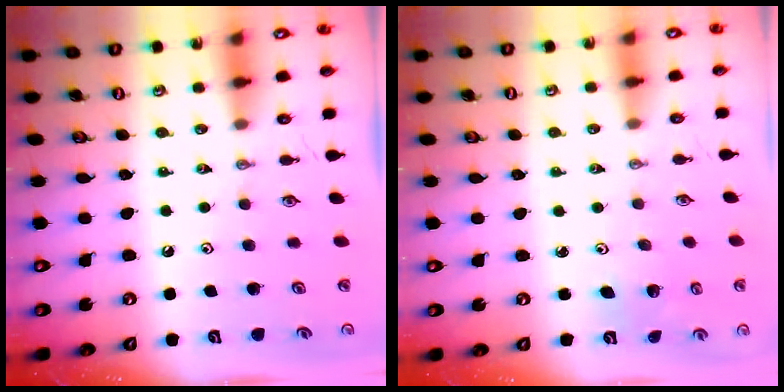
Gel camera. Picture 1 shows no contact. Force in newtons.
{"total": 2.6, "press": 2.6, "slide": 0.2}